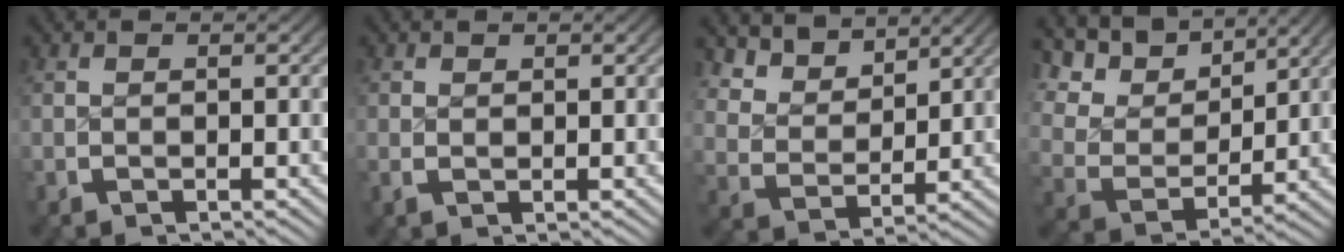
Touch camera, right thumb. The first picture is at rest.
{"total": 0.9, "force": [0.5, 0.6, 0.4], "torque": [-0.003, -0.006, 0.013]}
{"total": 5.0, "force": [3.3, 2.8, 2.6], "torque": [-0.055, -0.009, 0.065]}
{"total": 8.1, "force": [3.5, 5.1, 5.2], "torque": [-0.099, 0.000, 0.057]}